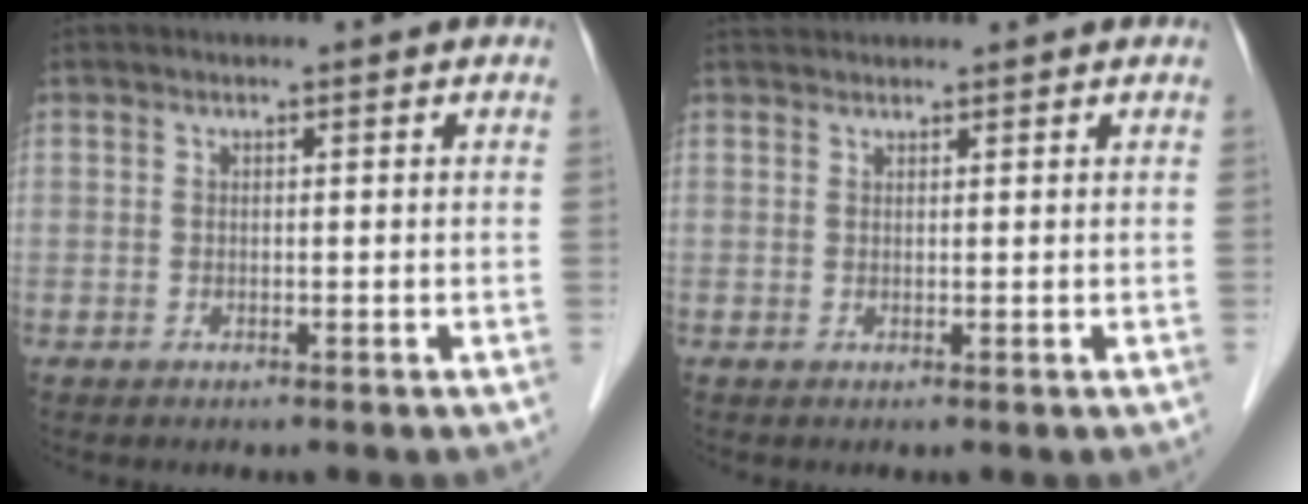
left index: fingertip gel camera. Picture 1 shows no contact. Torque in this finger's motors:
{"motor_torque": [-0.36, -0.28, 0.03, 0.01]}